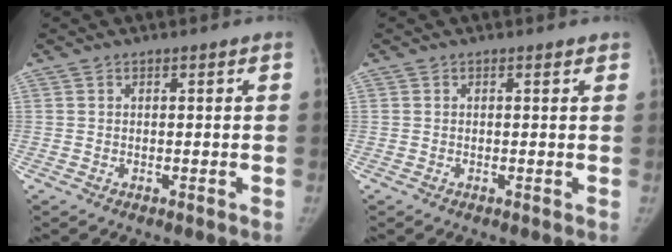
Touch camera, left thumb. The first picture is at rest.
{"total": 0.8, "force": [0.6, 0.3, 0.4], "torque": [-0.004, -0.002, 0.004]}